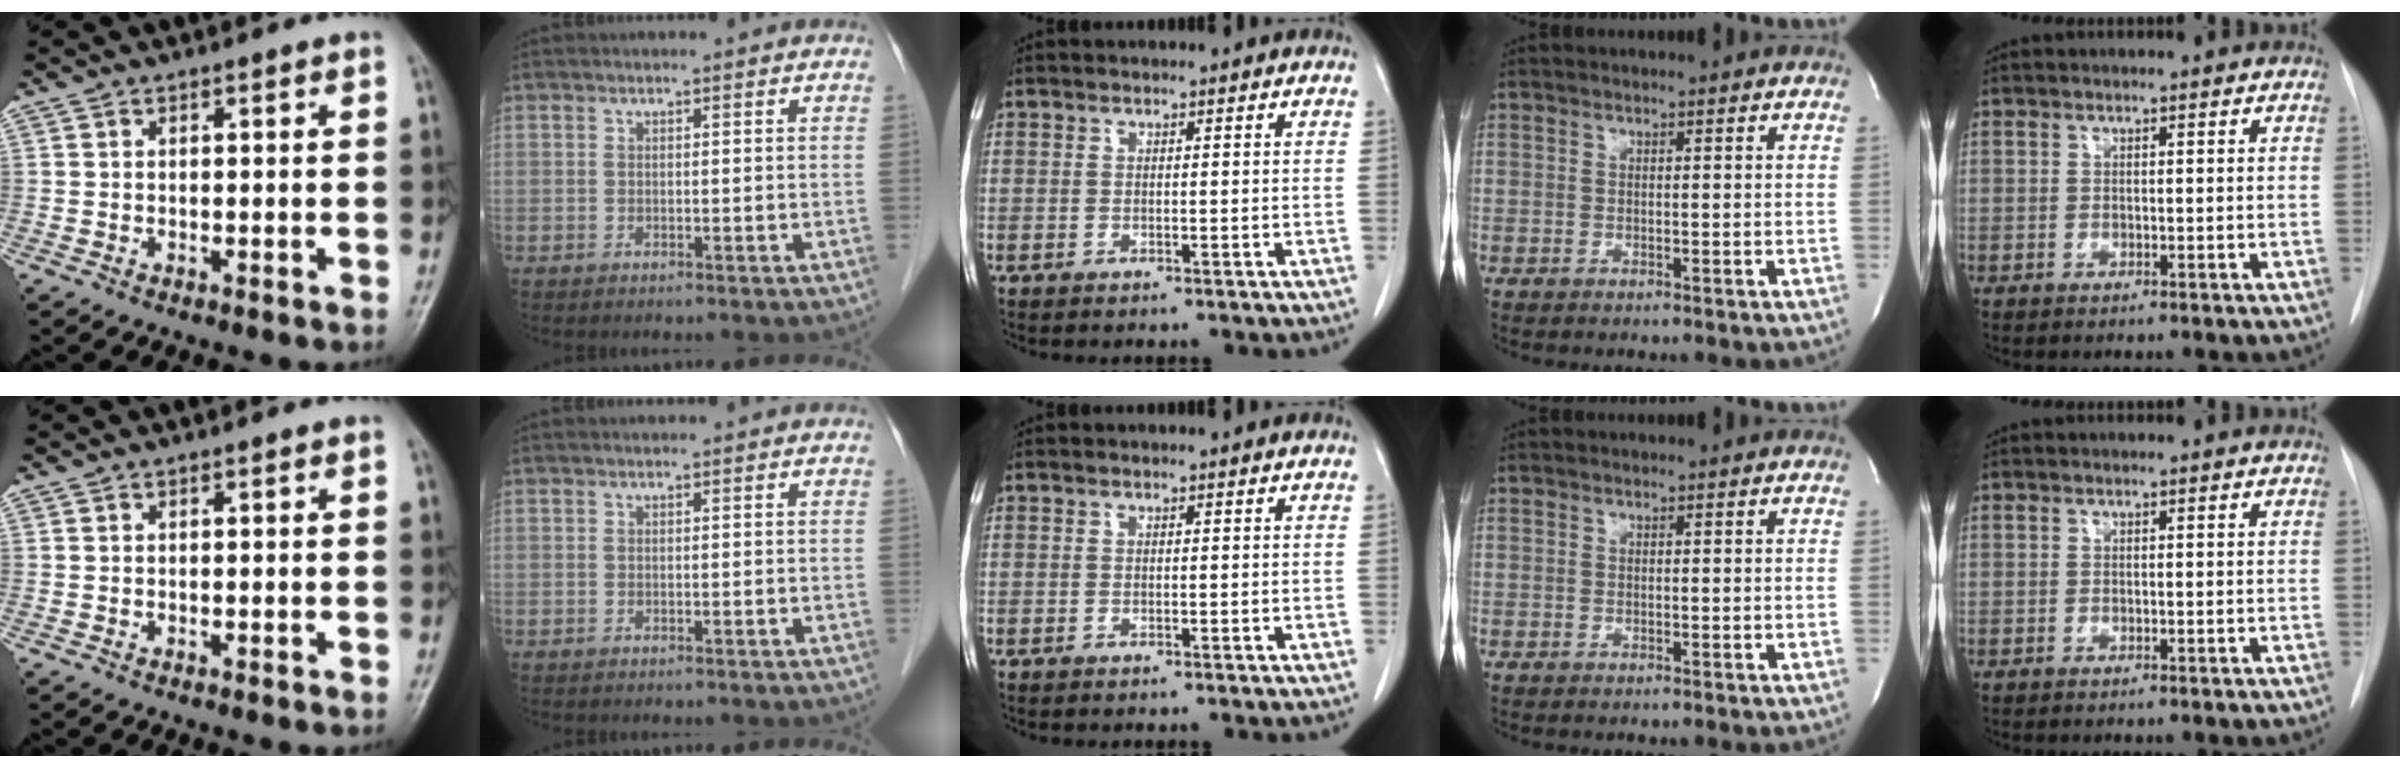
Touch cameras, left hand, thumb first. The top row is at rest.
{}